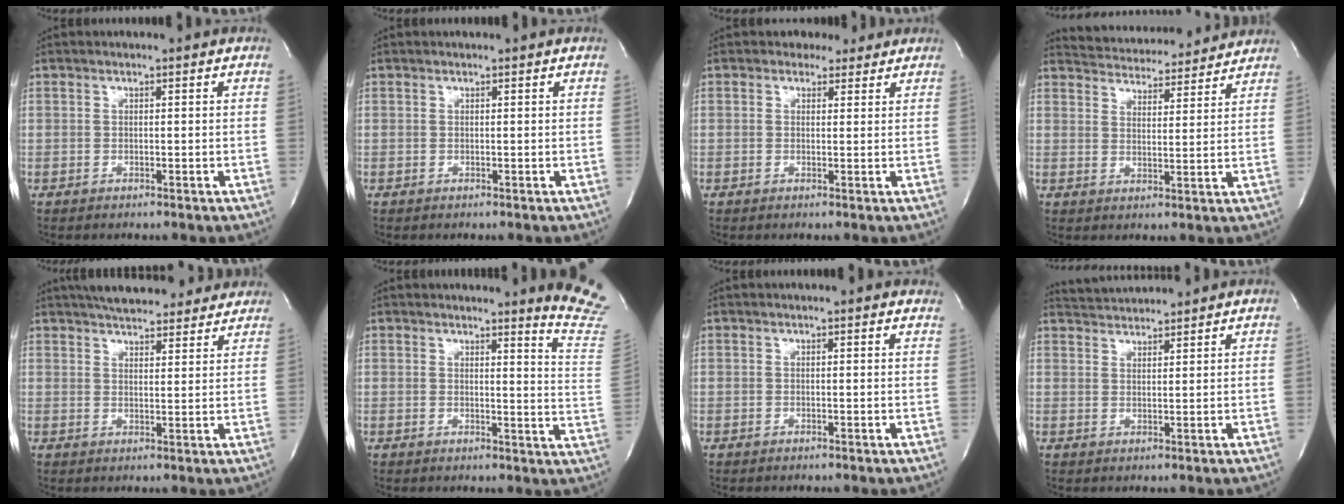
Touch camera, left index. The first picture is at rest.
{"total": 0.0}
{"total": 2.6, "force": [2.0, 1.7, -0.1], "torque": [0.005, 0.010, 0.023]}
{"total": 13.2, "force": [12.7, 2.3, 2.5], "torque": [-0.036, 0.015, 0.172]}
{"total": 15.5, "force": [13.7, 4.2, 5.8], "torque": [-0.081, 0.029, 0.184]}
{"total": 9.8, "force": [9.5, -1.5, 2.2], "torque": [-0.016, -0.118, 0.078]}
{"total": 3.9, "force": [3.5, 0.7, 1.5], "torque": [-0.018, 0.011, 0.026]}
{"total": 4.5, "force": [4.5, -0.1, 0.2], "torque": [-0.012, 0.025, 0.082]}